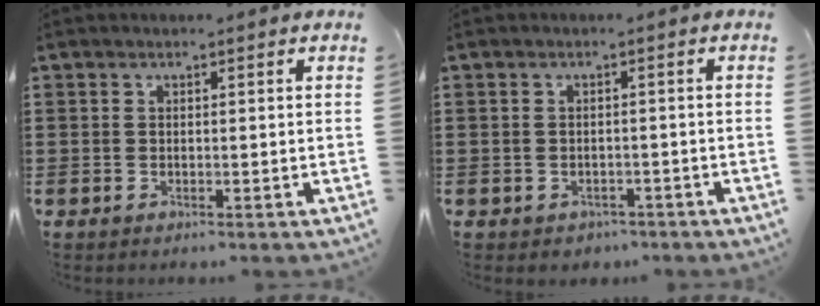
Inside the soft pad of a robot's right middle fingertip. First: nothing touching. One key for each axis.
{"total": 1.0, "fx": -0.8, "fy": 0.5, "fz": -0.1, "tx": -0.004, "ty": 0.001, "tz": -0.019}